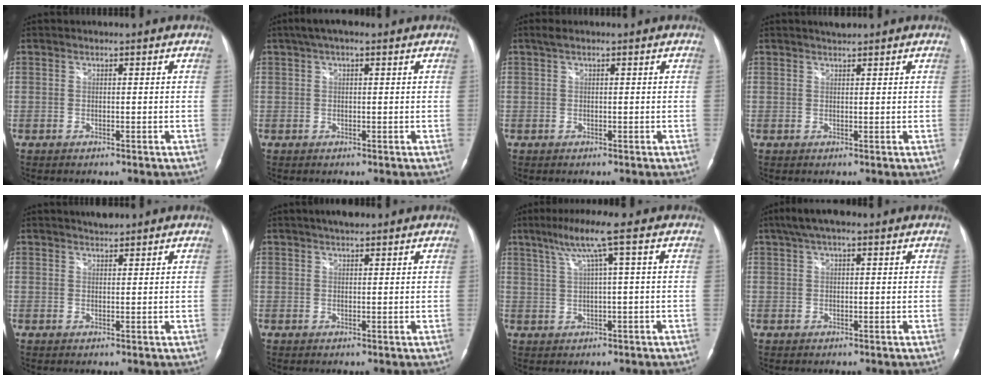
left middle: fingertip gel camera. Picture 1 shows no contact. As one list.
[{"total": 3.8, "force": [2.3, 1.4, 2.7], "torque": [-0.054, 0.028, 0.040]}, {"total": 1.0, "force": [0.6, 0.5, 0.6], "torque": [-0.015, 0.008, 0.009]}, {"total": 1.3, "force": [1.3, 0.1, 0.3], "torque": [-0.013, 0.004, 0.025]}, {"total": 2.0, "force": [1.9, 0.3, 0.5], "torque": [-0.018, 0.004, 0.034]}, {"total": 2.6, "force": [2.1, 0.8, 1.4], "torque": [-0.025, 0.009, 0.033]}, {"total": 6.4, "force": [3.0, -1.2, 5.5], "torque": [-0.108, 0.020, 0.056]}, {"total": 5.1, "force": [3.5, 1.5, 3.4], "torque": [-0.068, 0.033, 0.061]}]